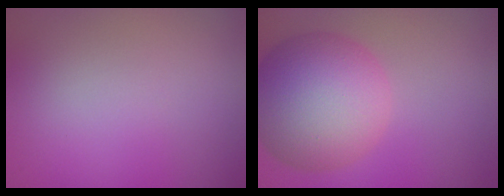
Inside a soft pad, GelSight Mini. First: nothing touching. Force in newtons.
{"total": 9.2, "press": 9.2, "slide": 0.4}